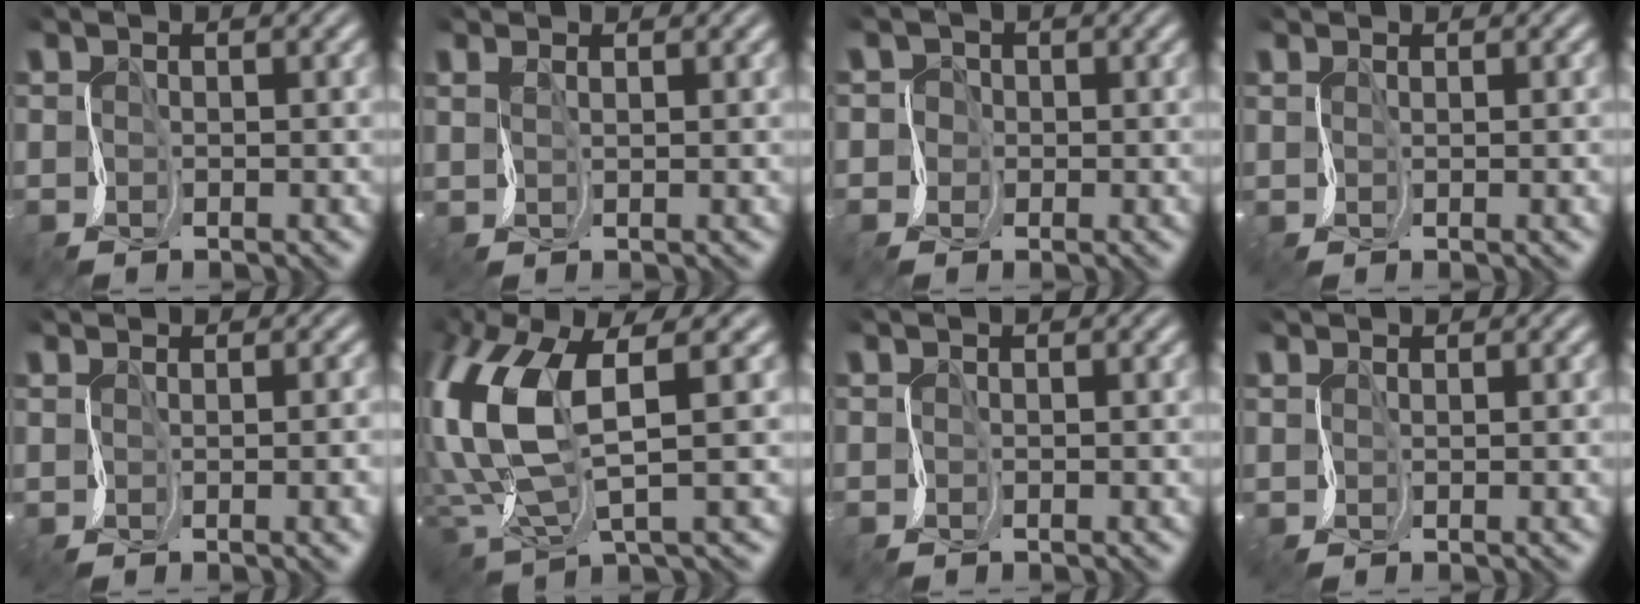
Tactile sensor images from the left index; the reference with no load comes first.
{"total": 1.4, "force": [1.3, 0.3, 0.5], "torque": [-0.016, 0.009, 0.022]}
{"total": 1.4, "force": [-0.6, 0.9, -0.8], "torque": [0.019, 0.006, -0.017]}
{"total": 2.0, "force": [0.4, 0.8, 1.8], "torque": [-0.014, 0.004, 0.009]}
{"total": 4.8, "force": [-0.1, 2.1, 4.3], "torque": [-0.023, 0.010, 0.006]}
{"total": 8.6, "force": [3.0, 3.1, 7.4], "torque": [-0.194, -0.001, 0.069]}
{"total": 0.0}
{"total": 1.3, "force": [0.6, 0.5, 1.0], "torque": [-0.006, 0.003, 0.010]}